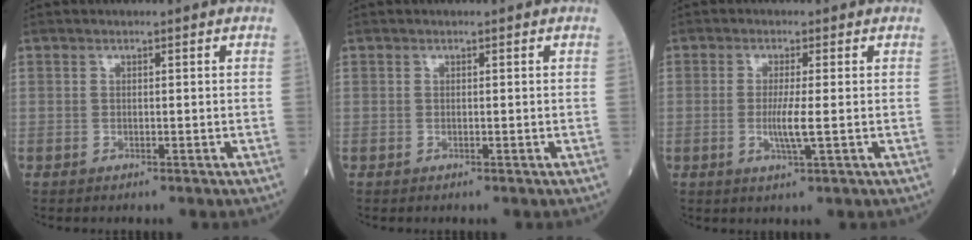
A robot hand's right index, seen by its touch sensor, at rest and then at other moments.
{"total": 0.0}
{"total": 3.7, "force": [-0.4, -0.3, 3.7], "torque": [-0.078, -0.009, -0.010]}